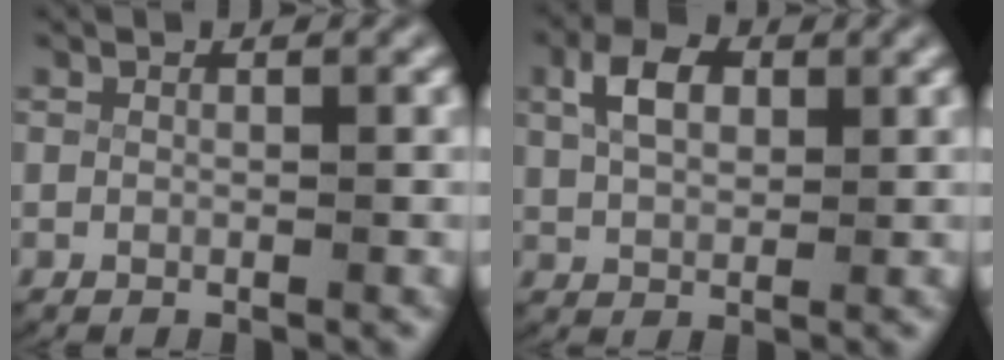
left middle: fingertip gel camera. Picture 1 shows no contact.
{"total": 3.6, "force": [1.3, 2.1, 2.6], "torque": [-0.054, -0.003, 0.029]}